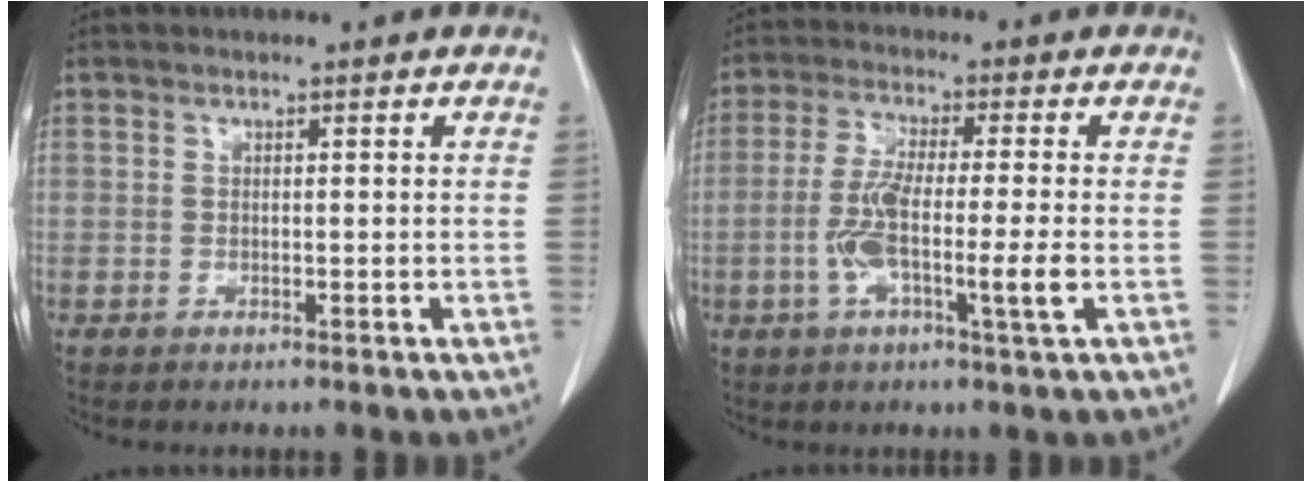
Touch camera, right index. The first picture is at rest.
{"total": 9.0, "force": [-1.9, 0.4, 8.8], "torque": [-0.166, -0.008, -0.040]}